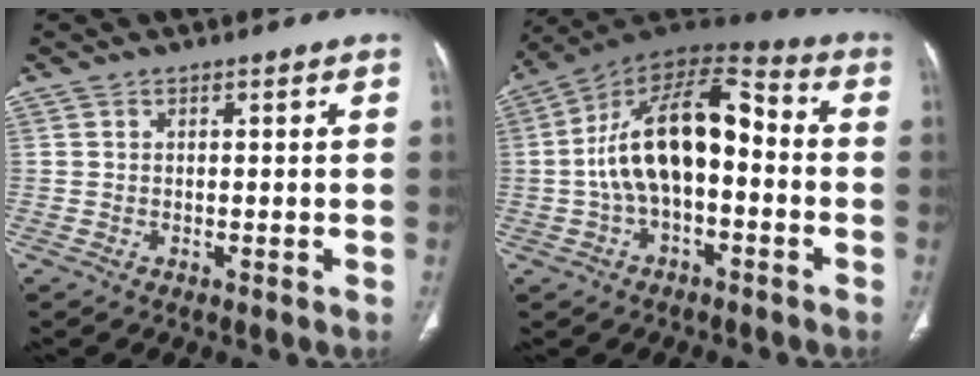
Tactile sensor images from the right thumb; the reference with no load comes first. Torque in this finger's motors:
{"motor_torque": [2.50, 2.51, 1.98, -0.30, 0.23]}